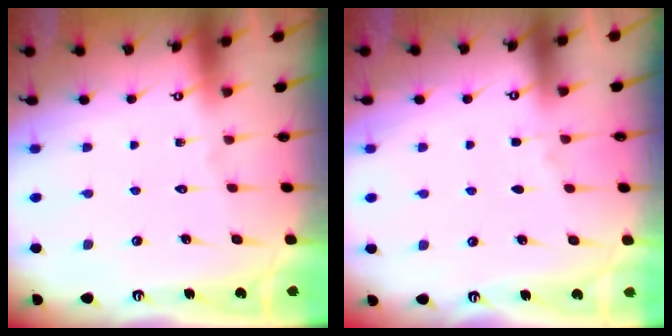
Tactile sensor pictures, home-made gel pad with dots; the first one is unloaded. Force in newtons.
{"total": 3.6, "press": 3.5, "slide": 0.5}